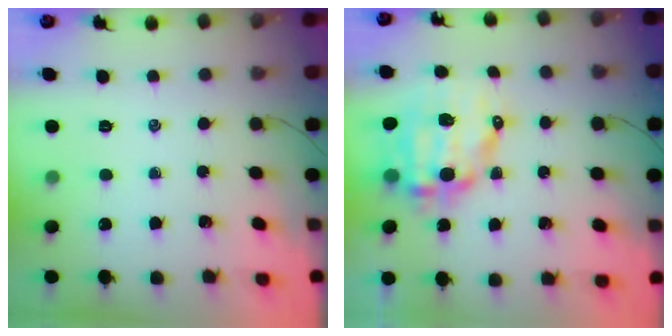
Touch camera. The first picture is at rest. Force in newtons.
{"total": 11.8, "press": 11.5, "slide": 2.6}